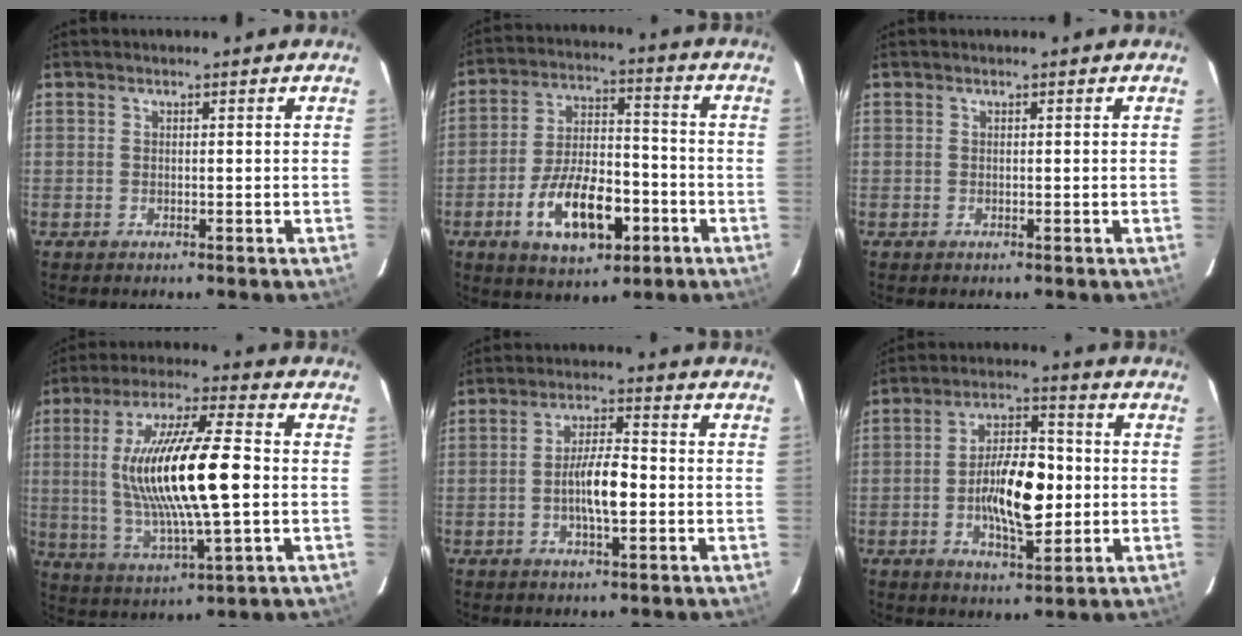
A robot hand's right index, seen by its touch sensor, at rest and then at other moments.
{"total": 15.2, "force": [-6.3, 7.2, 11.9], "torque": [-0.227, 0.008, -0.094]}
{"total": 0.0}
{"total": 19.2, "force": [0.2, 3.8, 18.8], "torque": [-0.352, -0.001, 0.012]}
{"total": 7.0, "force": [-1.5, 1.7, 6.6], "torque": [-0.123, 0.005, -0.025]}
{"total": 12.9, "force": [-1.6, 5.6, 11.5], "torque": [-0.202, 0.008, -0.024]}